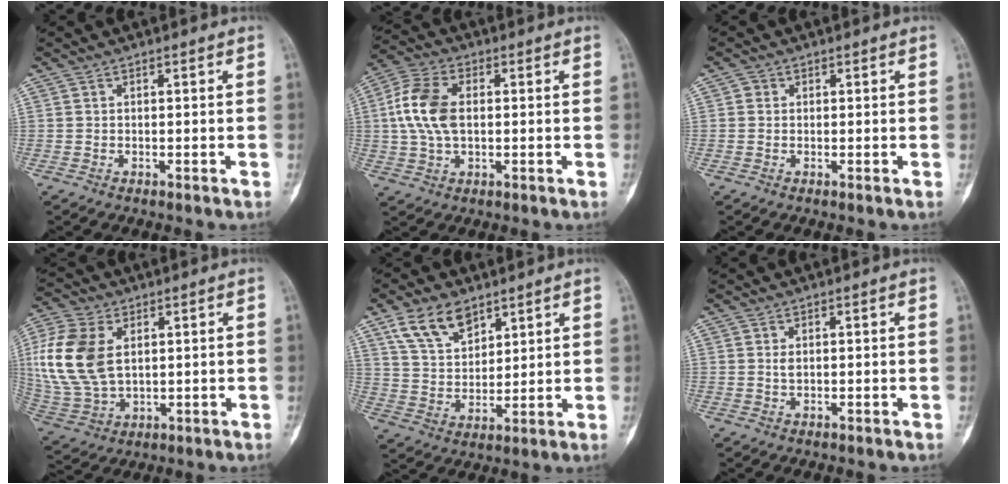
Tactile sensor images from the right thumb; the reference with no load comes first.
{"total": 10.6, "force": [0.9, 6.4, 8.3], "torque": [-0.179, 0.016, 0.015]}
{"total": 0.9, "force": [0.2, 0.9, 0.3], "torque": [0.001, 0.001, 0.000]}
{"total": 16.0, "force": [3.2, 10.3, 11.8], "torque": [-0.261, -0.006, 0.069]}
{"total": 10.2, "force": [6.5, 5.6, 5.4], "torque": [-0.084, -0.029, 0.132]}
{"total": 0.9, "force": [0.2, 0.4, 0.7], "torque": [-0.016, -0.002, 0.007]}